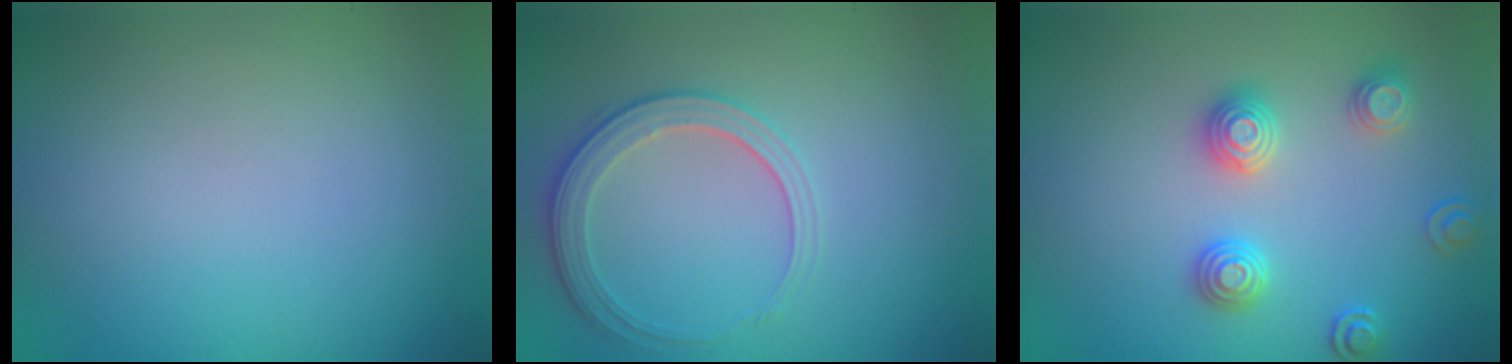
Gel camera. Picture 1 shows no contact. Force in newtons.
{"total": 2.8, "press": 2.7, "slide": 0.8}
{"total": 3.0, "press": 2.9, "slide": 0.6}